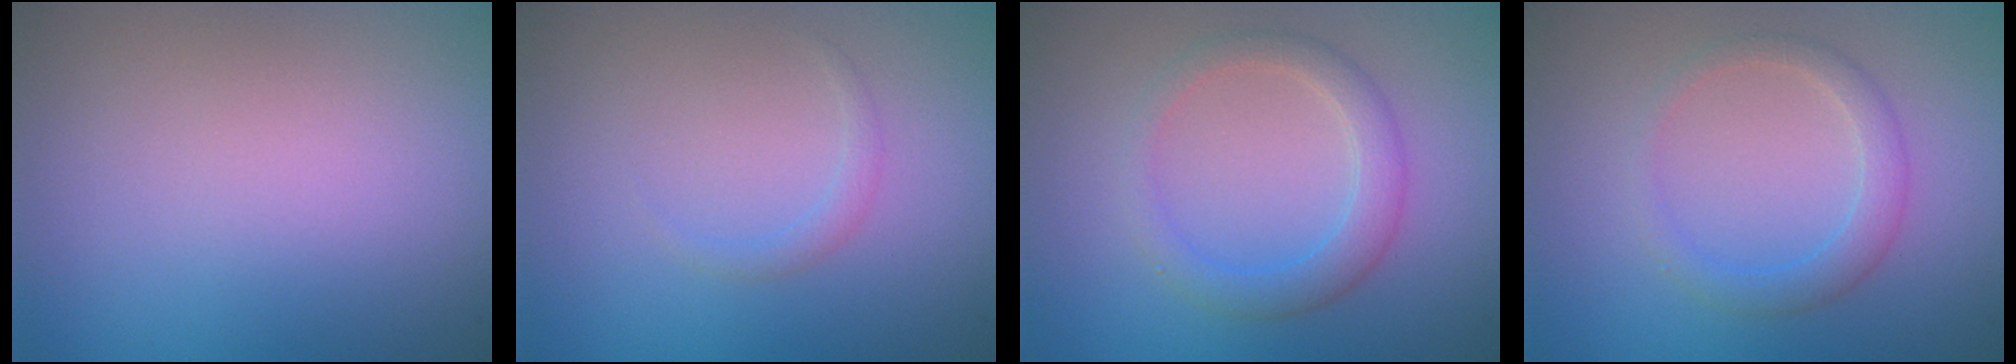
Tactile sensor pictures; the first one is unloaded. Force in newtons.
{"total": 0.8, "press": 0.8, "slide": 0.1}
{"total": 2.8, "press": 2.8, "slide": 0.2}
{"total": 2.2, "press": 2.2, "slide": 0.1}